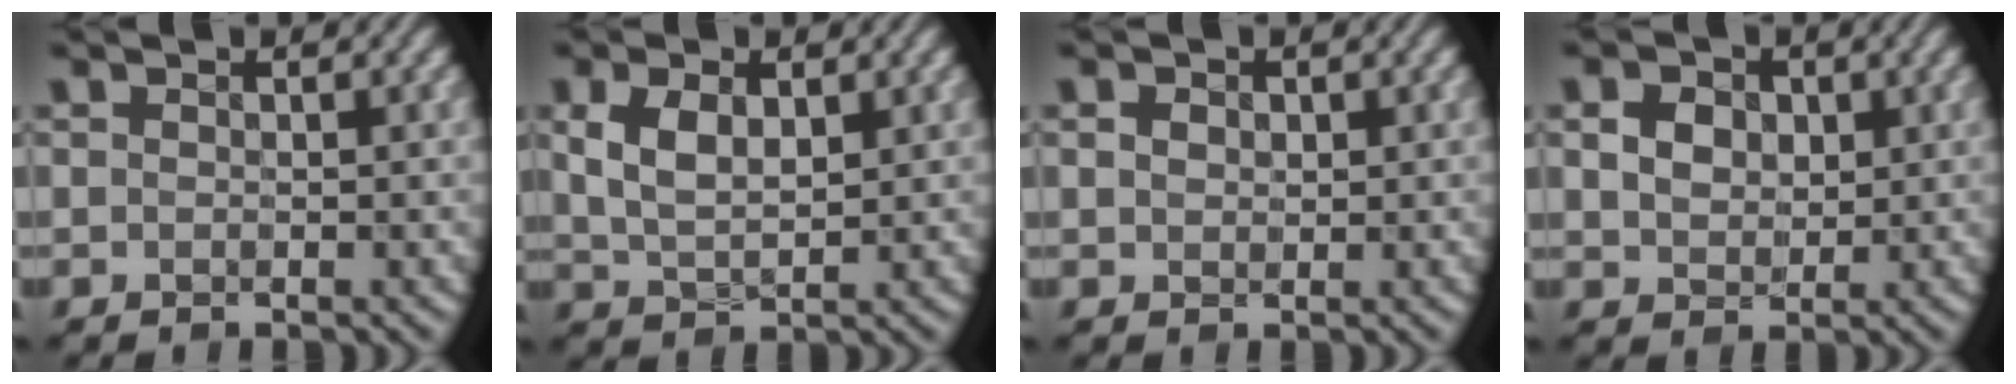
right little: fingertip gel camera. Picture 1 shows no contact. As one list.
[{"total": 3.2, "force": [0.6, 1.8, 2.6], "torque": [-0.066, -0.001, 0.021]}, {"total": 0.8, "force": [0.1, 0.8, 0.4], "torque": [-0.013, 0.002, 0.007]}, {"total": 3.0, "force": [0.6, 2.4, 1.7], "torque": [-0.039, 0.003, 0.005]}]